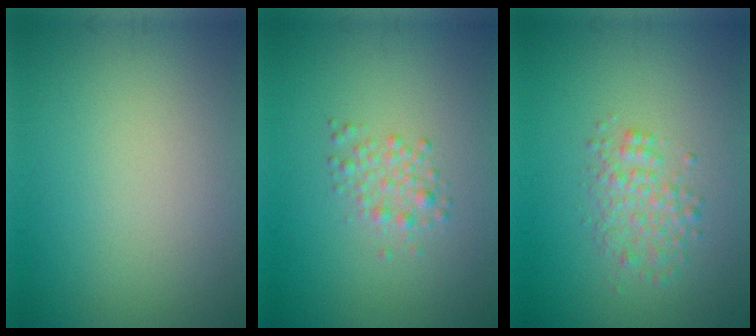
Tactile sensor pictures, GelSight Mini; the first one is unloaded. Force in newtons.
{"total": 1.8, "press": 1.8, "slide": 0.0}
{"total": 2.5, "press": 2.5, "slide": 0.0}